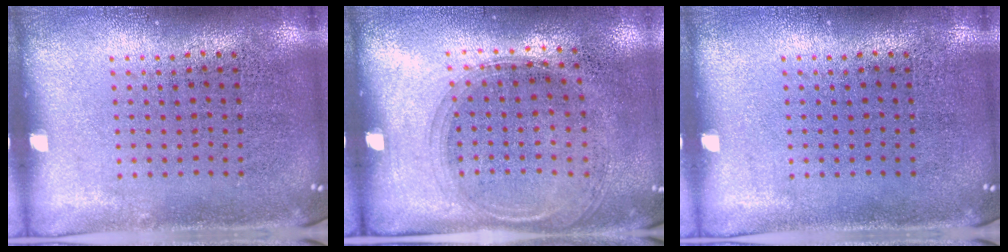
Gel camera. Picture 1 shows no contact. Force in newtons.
{"total": 1.3, "press": 1.1, "slide": 0.7}
{"total": 0.0}